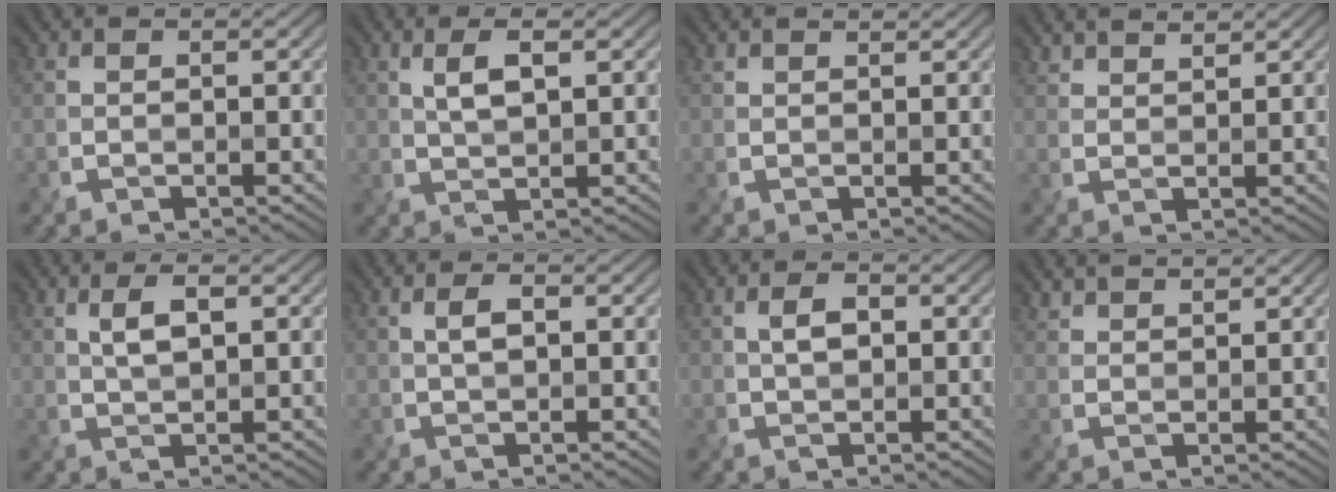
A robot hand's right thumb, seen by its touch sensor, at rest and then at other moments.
{"total": 3.5, "force": [1.3, 1.1, 3.1], "torque": [-0.066, 0.000, 0.027]}
{"total": 1.1, "force": [1.0, 0.1, 0.3], "torque": [-0.015, 0.000, 0.023]}
{"total": 2.9, "force": [2.6, 0.7, 1.0], "torque": [-0.020, -0.004, 0.055]}
{"total": 3.2, "force": [1.0, 1.0, 2.9], "torque": [-0.060, 0.002, 0.021]}
{"total": 2.0, "force": [0.3, 0.8, 1.8], "torque": [-0.036, 0.001, 0.006]}
{"total": 2.4, "force": [0.2, 1.3, 2.0], "torque": [-0.040, 0.001, 0.004]}
{"total": 2.6, "force": [2.4, 0.5, 0.9], "torque": [-0.017, -0.005, 0.050]}